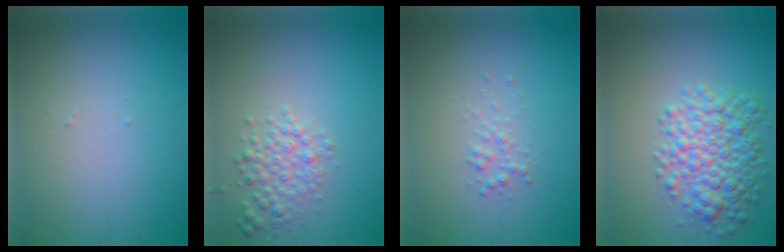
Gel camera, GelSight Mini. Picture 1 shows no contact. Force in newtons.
{"total": 2.8, "press": 2.8, "slide": 0.1}
{"total": 1.1, "press": 1.1, "slide": 0.1}
{"total": 5.7, "press": 5.7, "slide": 0.1}